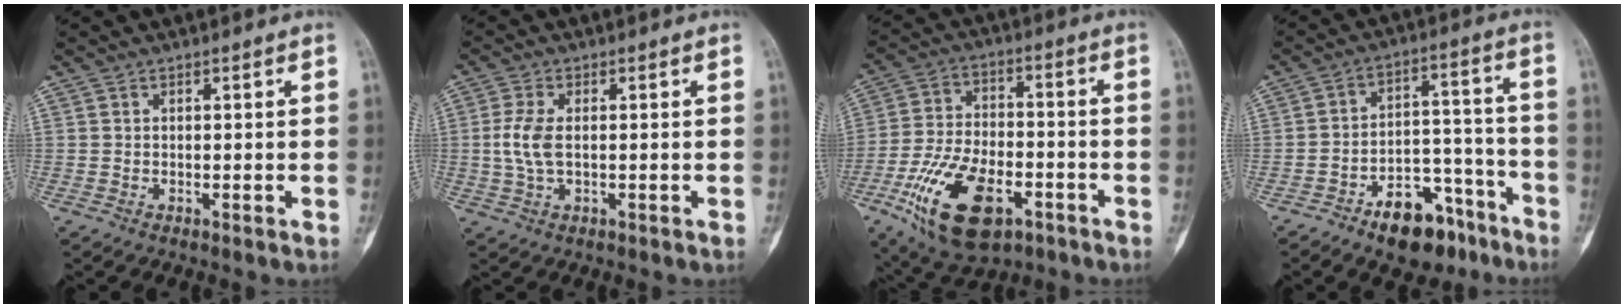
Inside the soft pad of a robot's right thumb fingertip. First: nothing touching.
{"total": 5.4, "force": [0.0, 2.7, 4.6], "torque": [-0.115, 0.002, -0.002]}
{"total": 18.0, "force": [-8.1, 9.4, 13.1], "torque": [-0.237, 0.025, -0.134]}
{"total": 13.3, "force": [-8.8, 7.2, 6.9], "torque": [-0.070, 0.085, -0.133]}